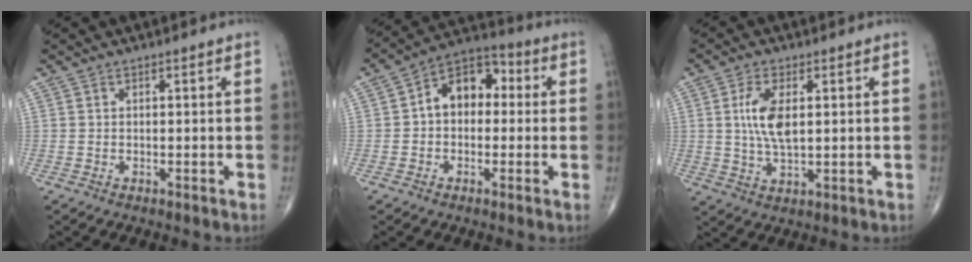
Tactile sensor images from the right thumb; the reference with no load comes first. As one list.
[{"total": 10.3, "force": [0.8, 7.2, 7.4], "torque": [-0.085, 0.036, -0.004]}, {"total": 7.7, "force": [1.4, 3.5, 6.7], "torque": [-0.138, -0.006, 0.029]}]